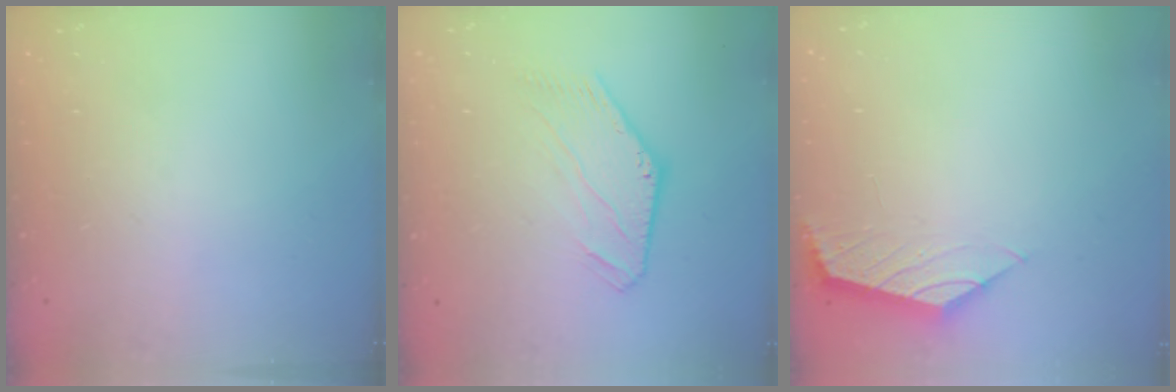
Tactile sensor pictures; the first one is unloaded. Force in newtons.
{"total": 3.2, "press": 3.2, "slide": 0.4}
{"total": 0.9, "press": 0.9, "slide": 0.3}